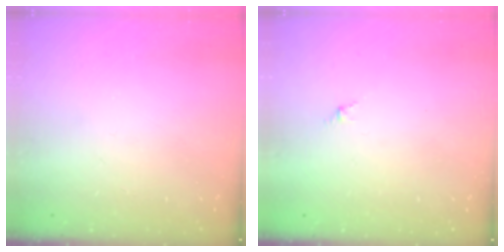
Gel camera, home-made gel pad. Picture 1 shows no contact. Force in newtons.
{"total": 0.0}